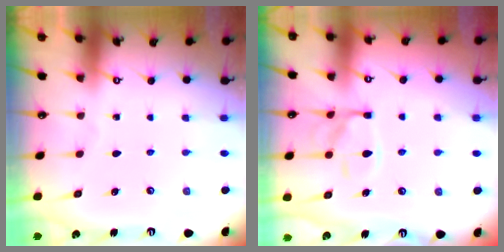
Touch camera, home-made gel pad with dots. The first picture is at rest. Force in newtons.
{"total": 12.9, "press": 12.8, "slide": 1.4}